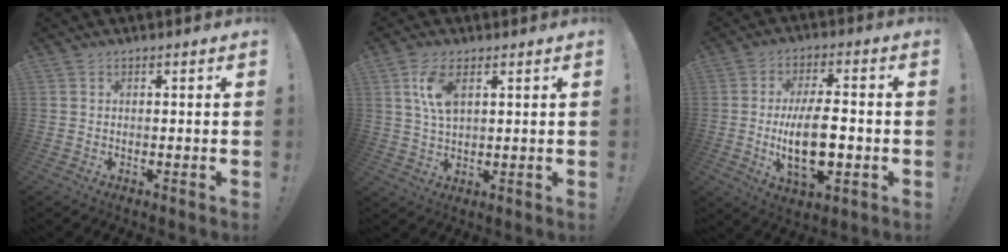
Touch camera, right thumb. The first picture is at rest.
{"total": 7.7, "force": [3.0, 3.7, 6.1], "torque": [-0.118, -0.004, 0.054]}
{"total": 15.3, "force": [-2.3, 6.4, 13.7], "torque": [-0.247, -0.004, -0.044]}